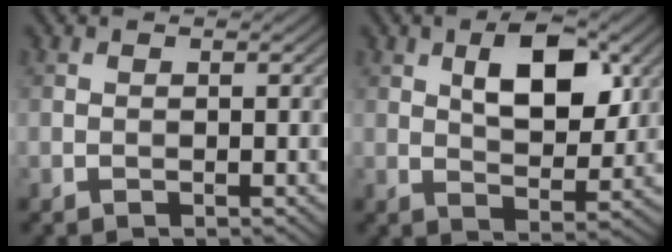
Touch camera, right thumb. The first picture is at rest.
{"total": 8.2, "force": [2.8, 4.1, 6.6], "torque": [-0.106, 0.002, 0.046]}